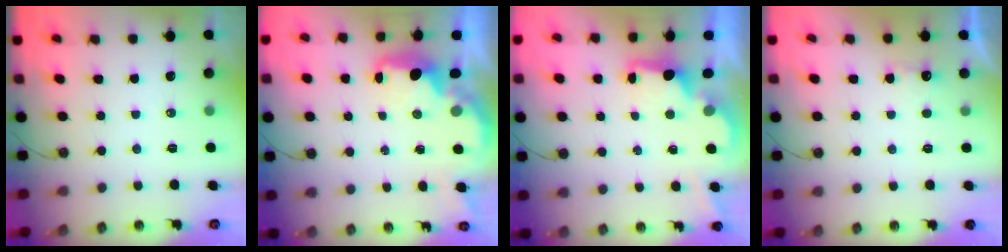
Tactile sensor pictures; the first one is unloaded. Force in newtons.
{"total": 2.9, "press": 2.8, "slide": 0.4}
{"total": 3.2, "press": 3.2, "slide": 0.6}
{"total": 2.1, "press": 1.9, "slide": 0.8}